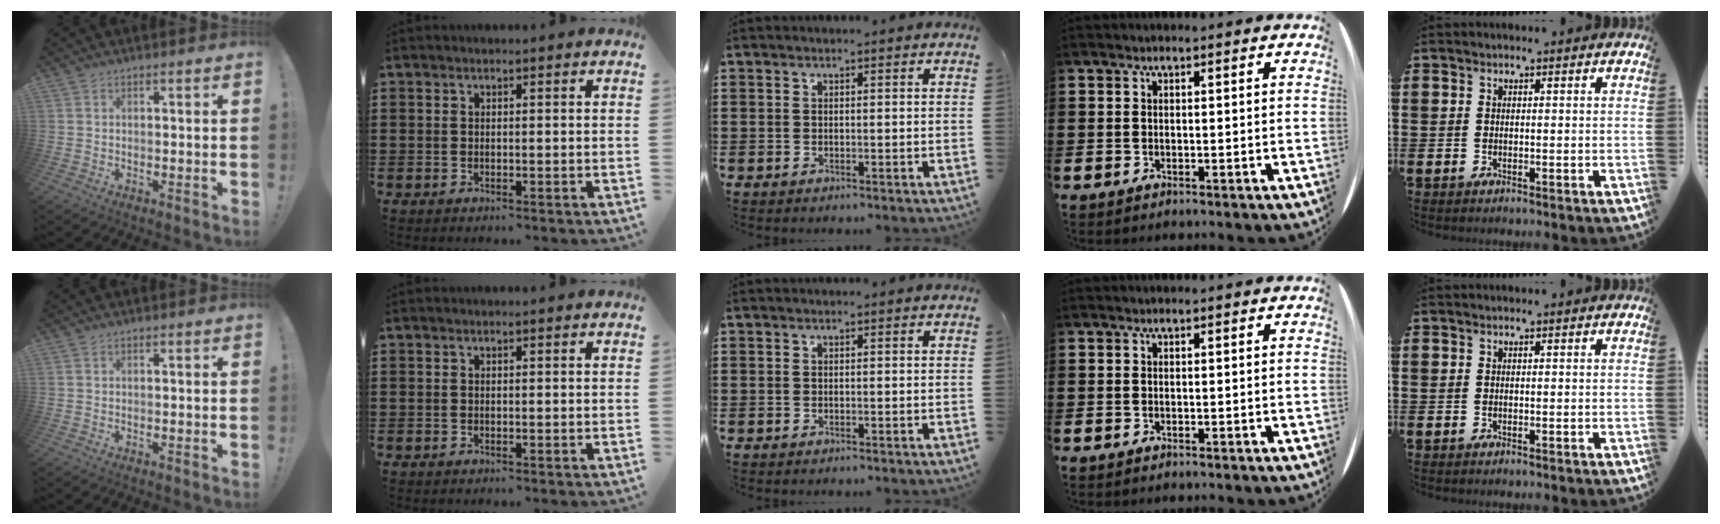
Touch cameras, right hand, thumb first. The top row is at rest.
{}